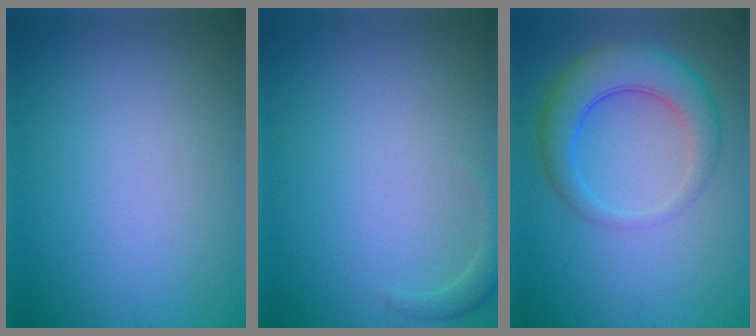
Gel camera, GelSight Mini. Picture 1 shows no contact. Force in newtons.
{"total": 1.2, "press": 1.2, "slide": 0.2}
{"total": 5.5, "press": 5.5, "slide": 0.3}